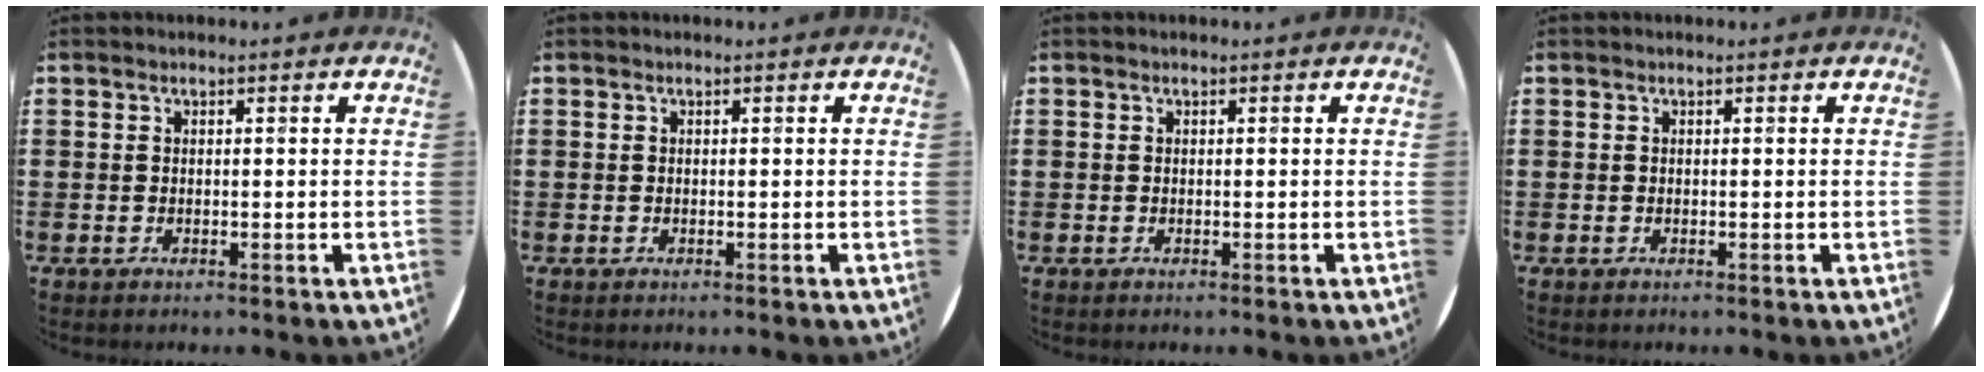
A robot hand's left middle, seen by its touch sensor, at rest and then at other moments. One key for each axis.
{"total": 0.0}
{"total": 0.0}
{"total": 0.0}